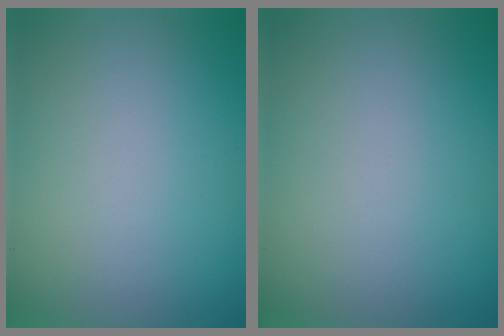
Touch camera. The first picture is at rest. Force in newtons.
{"total": 0.0}